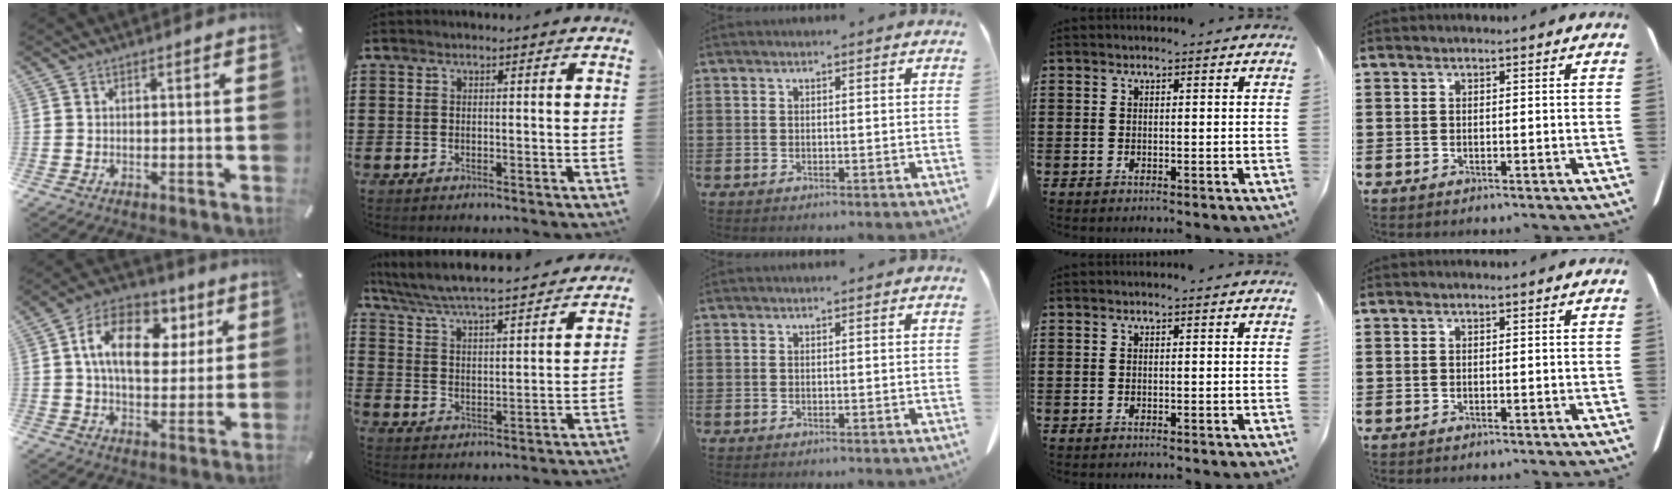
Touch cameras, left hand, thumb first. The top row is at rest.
{"thumb": {"total": 16.4, "force": [5.4, 10.9, 11.0], "torque": [-0.179, -0.008, 0.095]}, "index": {"total": 5.4, "force": [5.1, -0.1, 1.8], "torque": [-0.059, -0.041, 0.077]}}